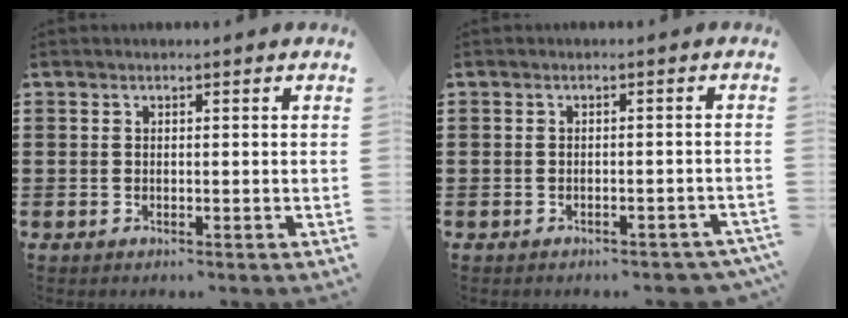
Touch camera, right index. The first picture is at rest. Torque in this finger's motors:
{"motor_torque": [0.62, -0.43, 0.04, 0.00]}